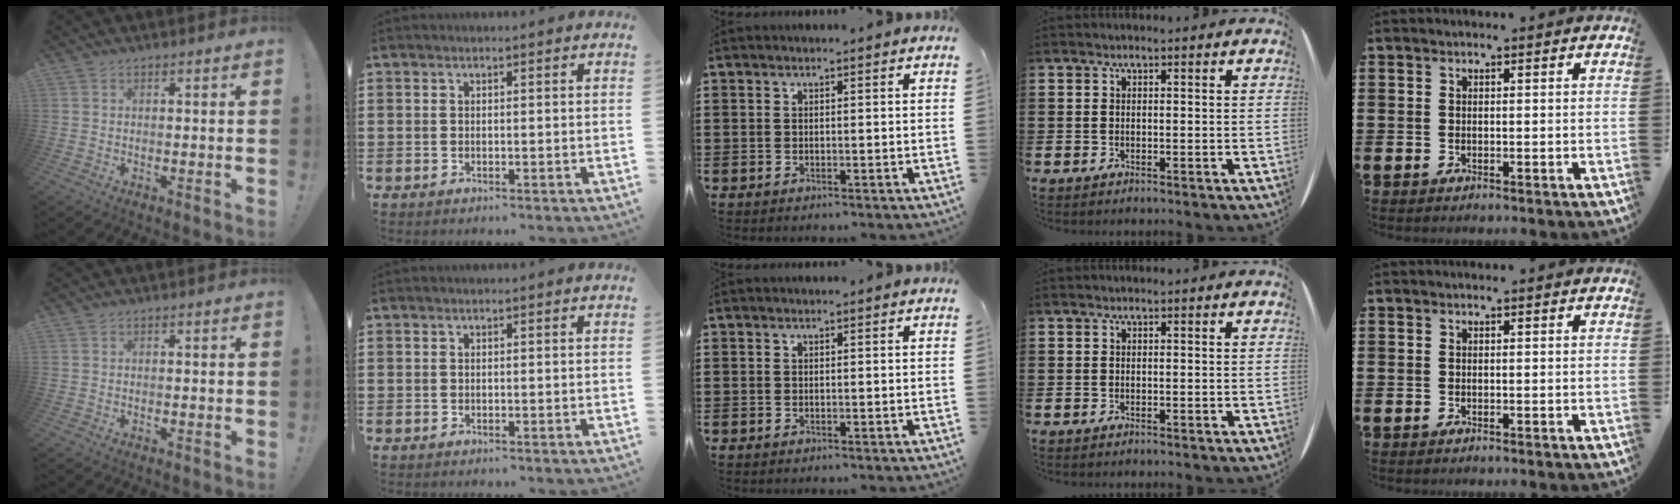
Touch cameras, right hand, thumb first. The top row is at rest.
{}